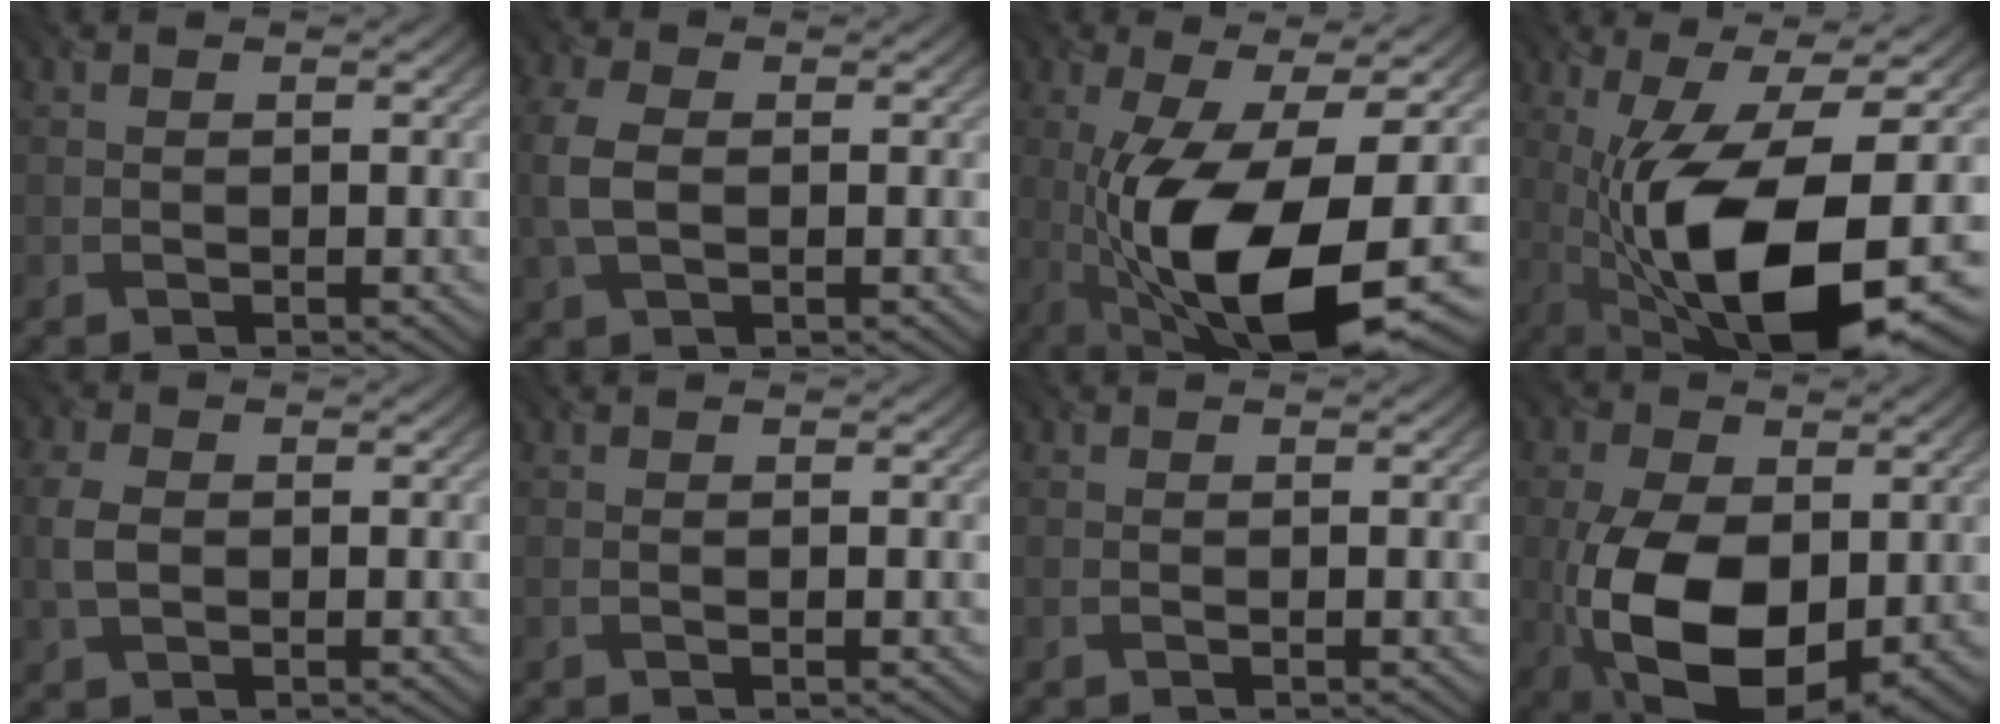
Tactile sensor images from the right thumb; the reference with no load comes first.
{"total": 4.3, "force": [-0.1, 2.6, 3.4], "torque": [-0.098, 0.004, -0.004]}
{"total": 16.7, "force": [-4.7, 5.8, 14.9], "torque": [-0.290, -0.030, -0.076]}
{"total": 16.9, "force": [-4.4, 5.8, 15.3], "torque": [-0.290, -0.024, -0.066]}
{"total": 3.2, "force": [0.0, 2.2, 2.4], "torque": [-0.065, 0.002, -0.003]}
{"total": 0.0}
{"total": 0.0}
{"total": 14.8, "force": [-2.7, 8.3, 11.9], "torque": [-0.242, -0.024, -0.044]}